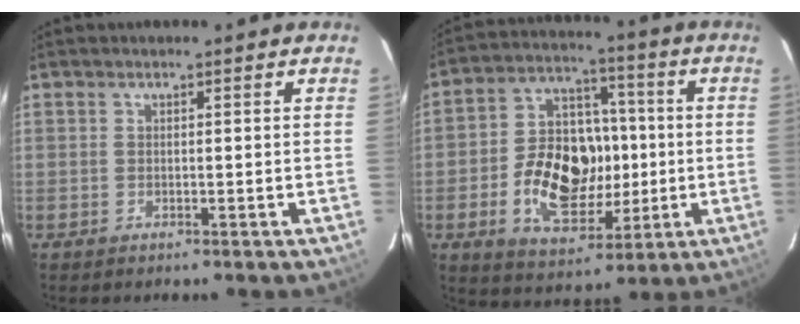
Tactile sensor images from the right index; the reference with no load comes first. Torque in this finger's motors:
{"motor_torque": [1.74, -0.40, 0.46, 0.10]}